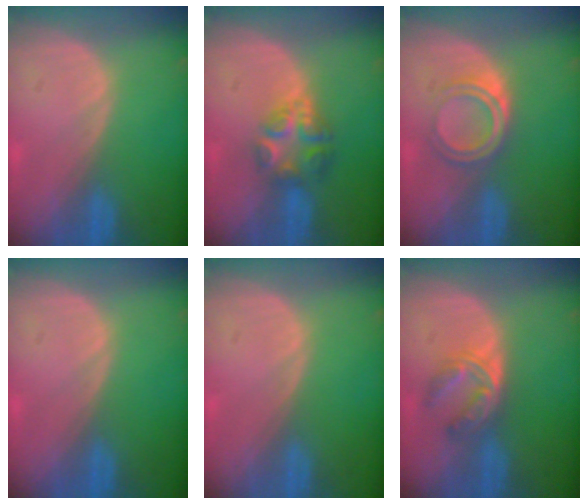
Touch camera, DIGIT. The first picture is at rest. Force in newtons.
{"total": 6.2, "press": 5.4, "slide": 2.9}
{"total": 4.4, "press": 4.2, "slide": 1.5}
{"total": 0.0}
{"total": 0.0}
{"total": 5.9, "press": 4.8, "slide": 3.4}